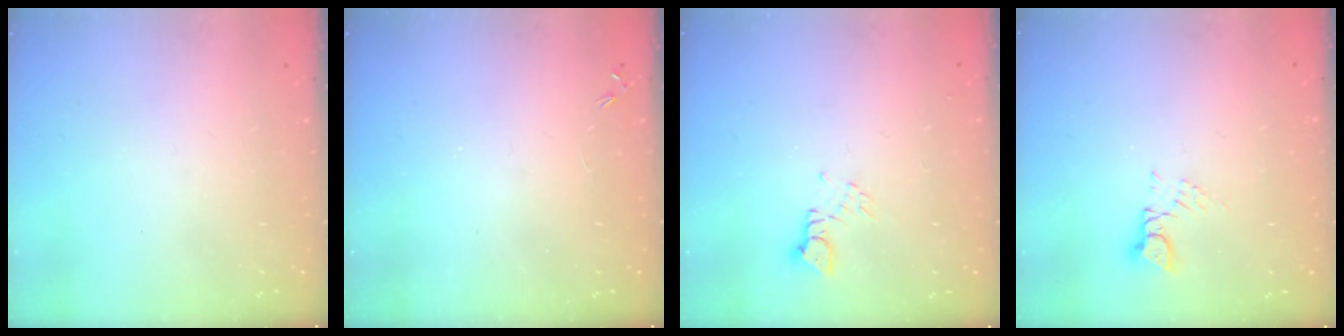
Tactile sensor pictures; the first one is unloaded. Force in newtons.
{"total": 0.0}
{"total": 2.2, "press": 2.2, "slide": 0.3}
{"total": 3.2, "press": 3.2, "slide": 0.4}